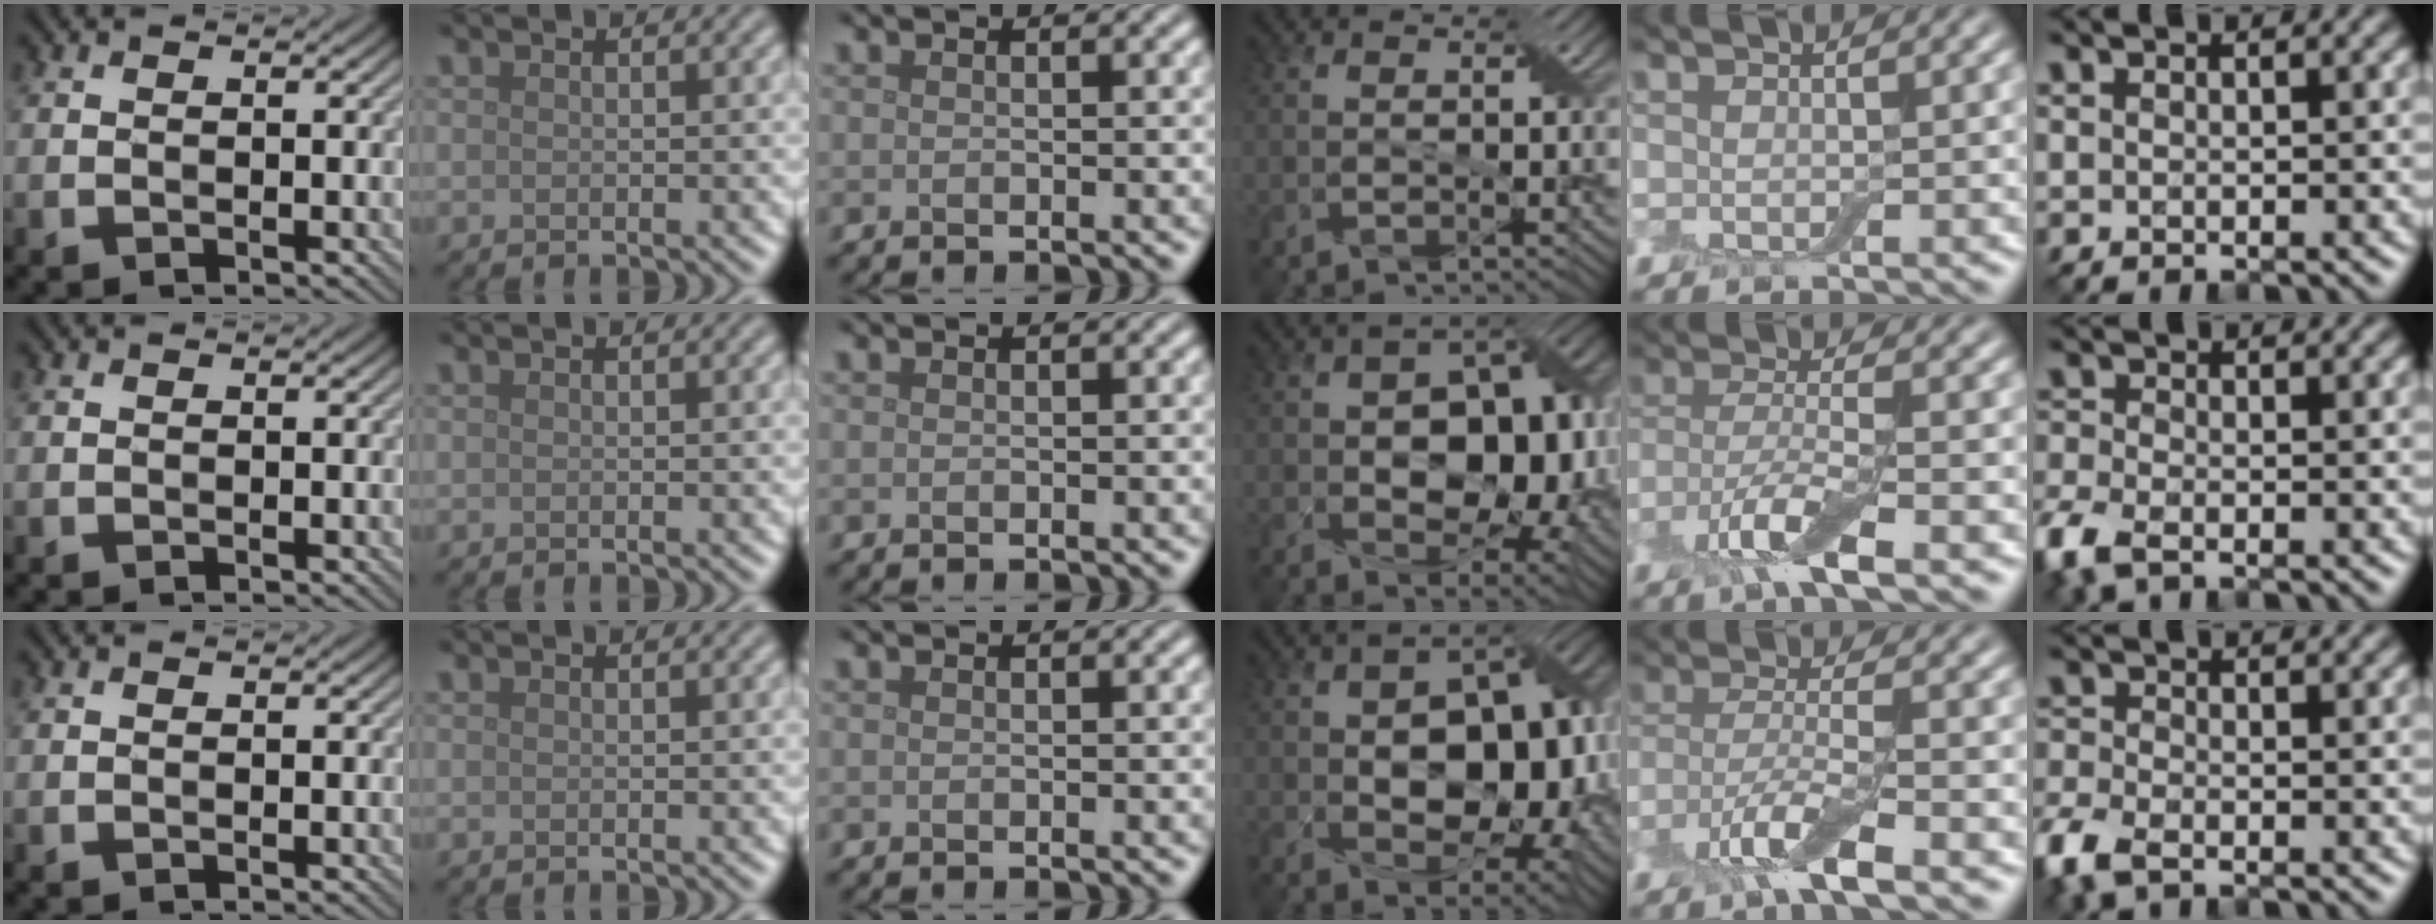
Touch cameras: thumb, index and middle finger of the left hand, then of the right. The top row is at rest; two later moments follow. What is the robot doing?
{"motion": "pour", "object": "bowl"}